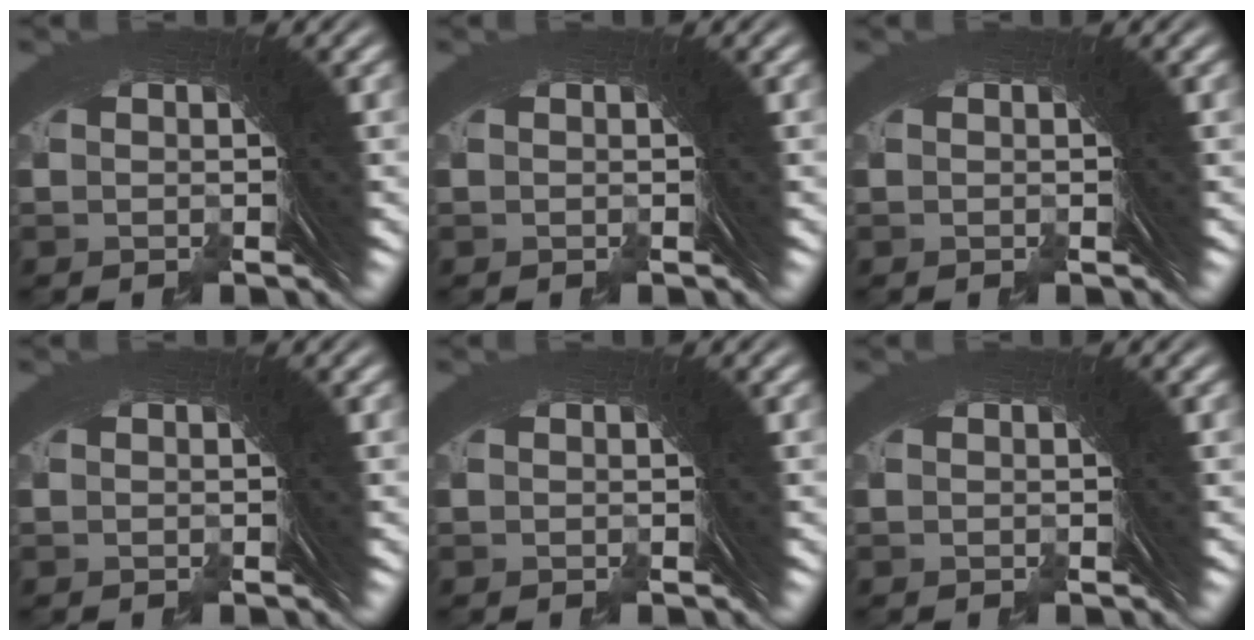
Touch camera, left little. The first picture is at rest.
{"total": 0.0}
{"total": 0.0}
{"total": 0.0}
{"total": 0.0}
{"total": 0.0}